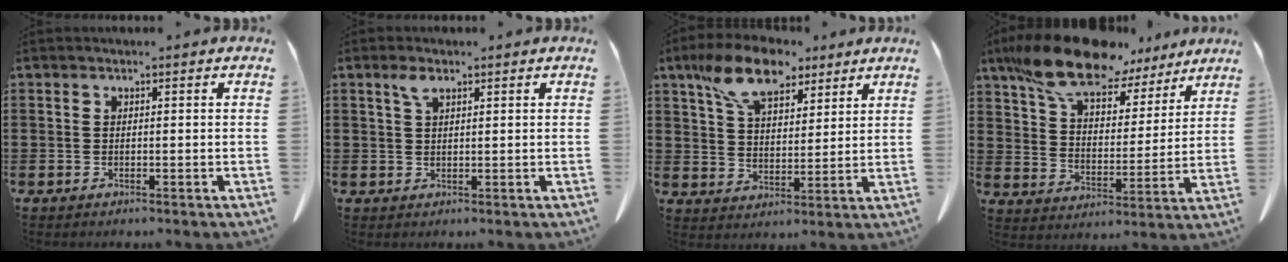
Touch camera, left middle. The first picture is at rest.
{"total": 3.0, "force": [1.7, 1.2, 2.1], "torque": [-0.050, 0.005, 0.031]}
{"total": 10.7, "force": [7.4, 4.8, 6.0], "torque": [-0.133, -0.004, 0.137]}
{"total": 13.3, "force": [10.7, 4.5, 6.5], "torque": [-0.152, -0.044, 0.192]}